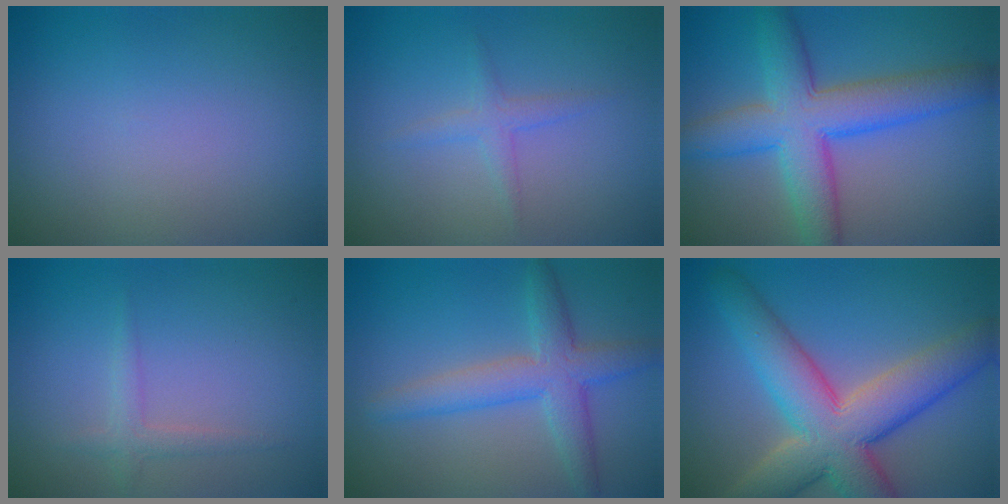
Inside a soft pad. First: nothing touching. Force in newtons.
{"total": 1.7, "press": 1.7, "slide": 0.1}
{"total": 8.2, "press": 8.2, "slide": 0.2}
{"total": 1.5, "press": 1.5, "slide": 0.0}
{"total": 4.6, "press": 4.6, "slide": 0.1}
{"total": 10.4, "press": 10.4, "slide": 0.6}